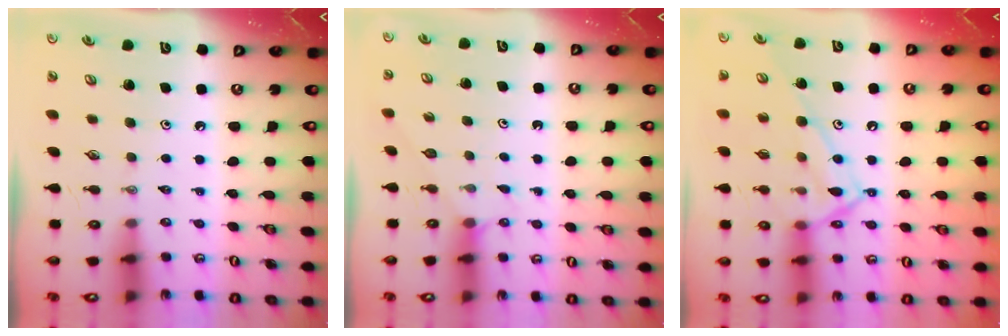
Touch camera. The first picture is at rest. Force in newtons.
{"total": 3.6, "press": 3.6, "slide": 0.3}
{"total": 15.3, "press": 15.3, "slide": 1.1}